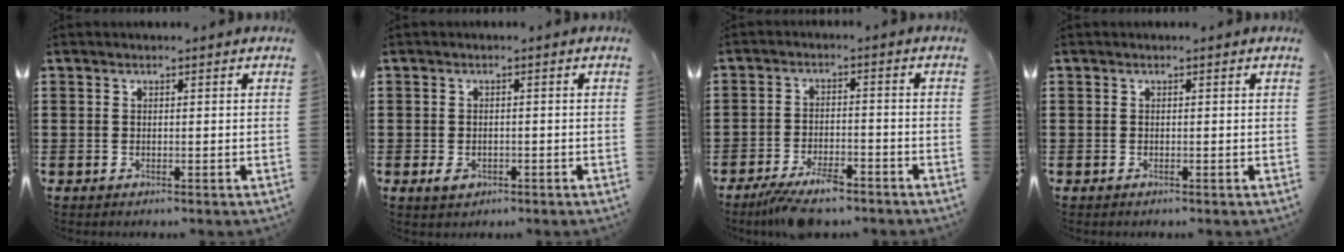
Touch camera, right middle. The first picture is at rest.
{"total": 1.5, "force": [-0.7, 0.9, 0.9], "torque": [-0.021, -0.002, -0.014]}
{"total": 5.6, "force": [-4.6, 1.4, 2.9], "torque": [-0.065, -0.002, -0.091]}
{"total": 0.0}